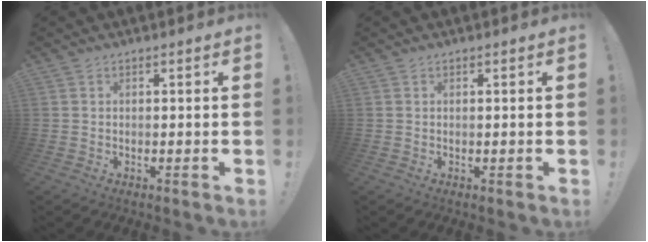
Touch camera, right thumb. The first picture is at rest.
{"total": 0.0}